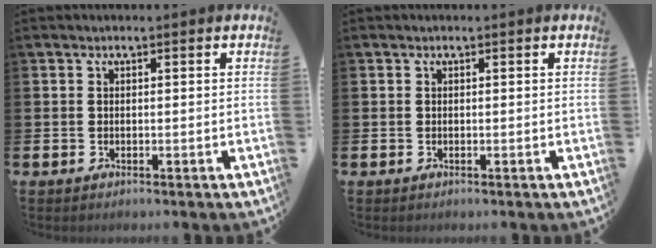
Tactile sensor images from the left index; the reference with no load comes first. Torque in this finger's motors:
{"motor_torque": [0.00, 0.00, 0.00, 0.00]}